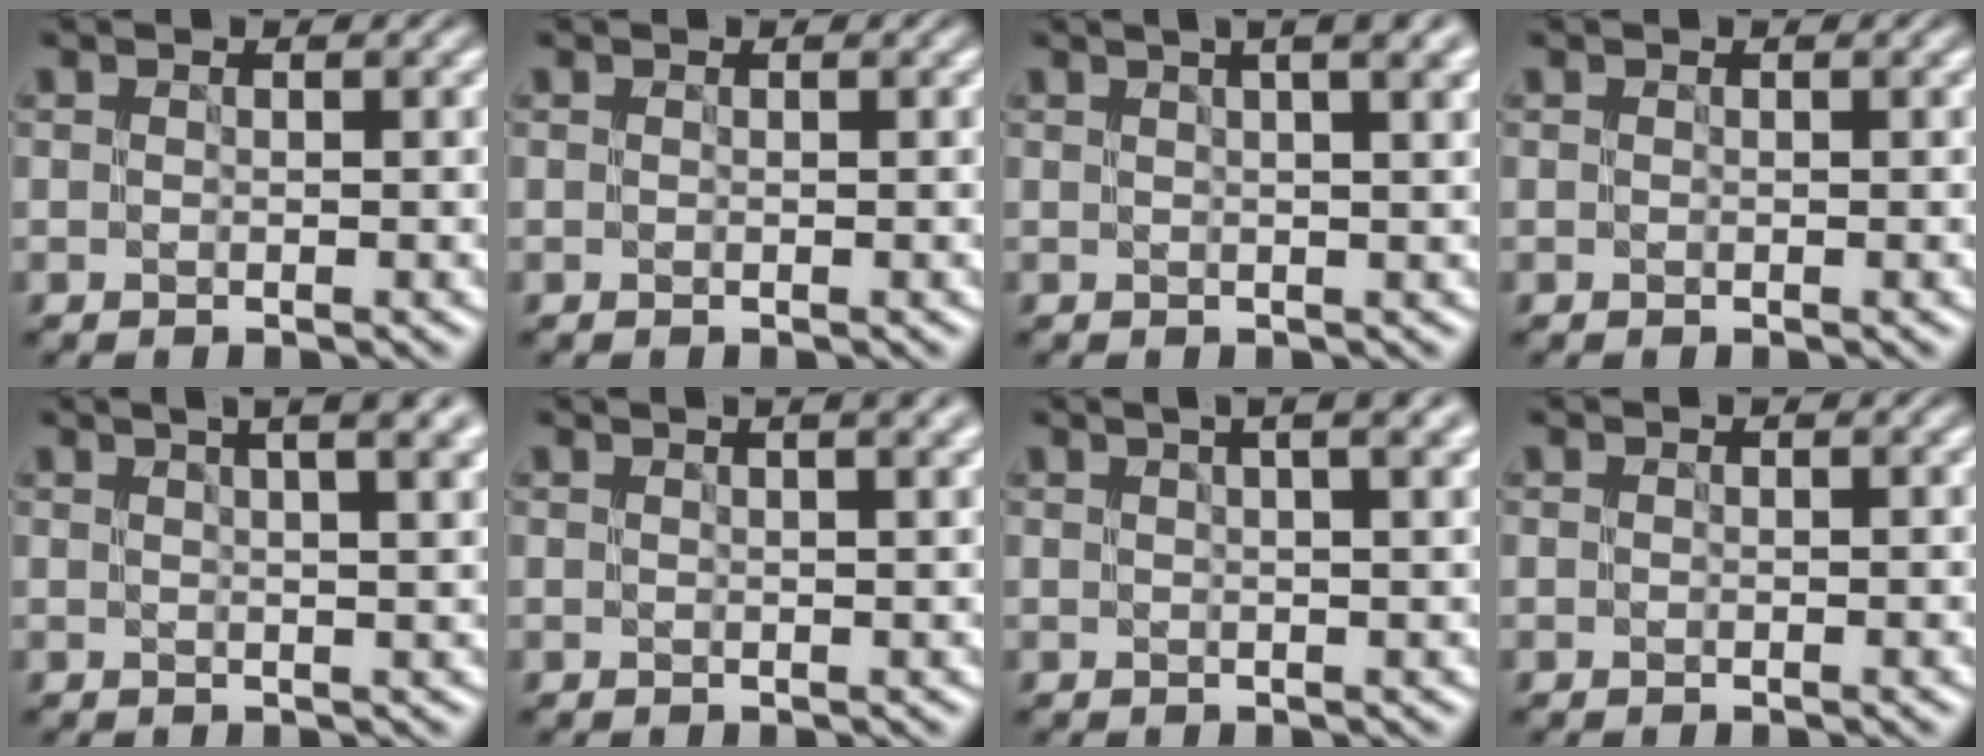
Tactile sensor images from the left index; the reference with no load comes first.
{"total": 0.0}
{"total": 4.8, "force": [2.3, 1.7, 3.8], "torque": [-0.036, 0.020, 0.008]}
{"total": 0.0}
{"total": 6.5, "force": [3.4, 2.6, 4.9], "torque": [-0.032, 0.037, 0.015]}
{"total": 2.0, "force": [1.3, 0.3, 1.5], "torque": [-0.020, 0.001, 0.016]}
{"total": 4.8, "force": [2.4, 1.7, 3.8], "torque": [-0.036, 0.019, 0.008]}
{"total": 0.0}